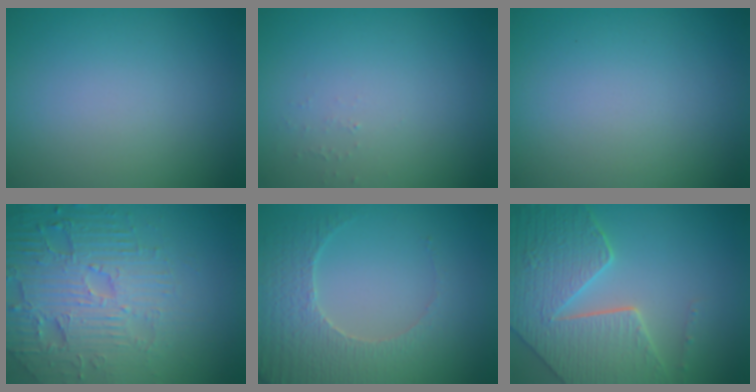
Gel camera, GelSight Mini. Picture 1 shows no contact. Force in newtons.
{"total": 0.5, "press": 0.5, "slide": 0.1}
{"total": 0.0}
{"total": 6.7, "press": 5.2, "slide": 4.2}
{"total": 4.1, "press": 4.1, "slide": 0.4}
{"total": 8.3, "press": 6.1, "slide": 5.7}